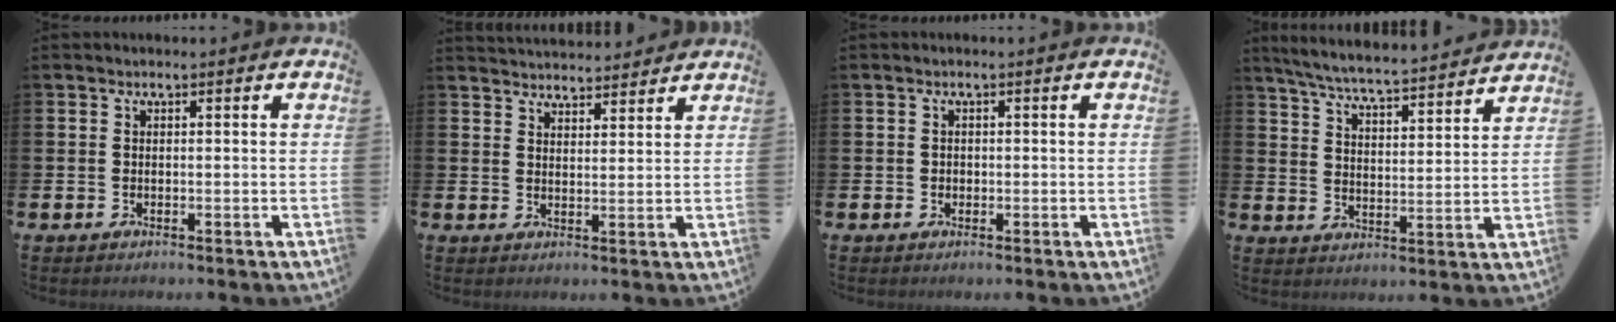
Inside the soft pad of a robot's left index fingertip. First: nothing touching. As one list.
[{"total": 3.9, "force": [3.8, 0.6, -0.3], "torque": [-0.003, -0.020, 0.072]}, {"total": 0.7, "force": [0.0, 0.7, 0.2], "torque": [0.000, 0.005, -0.003]}, {"total": 6.5, "force": [6.2, 0.1, 1.7], "torque": [-0.057, -0.046, 0.107]}]